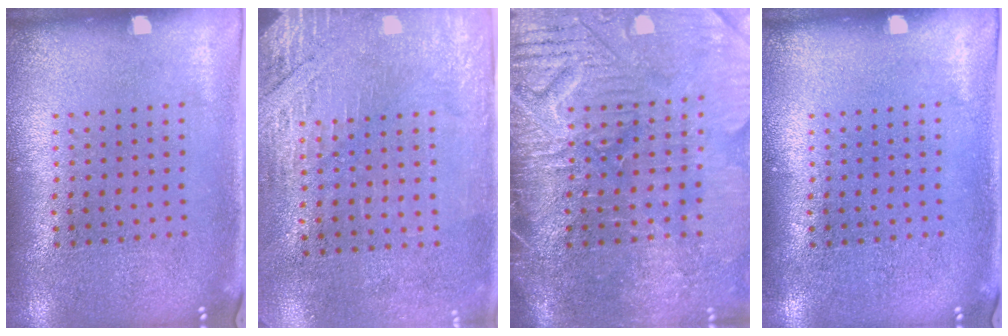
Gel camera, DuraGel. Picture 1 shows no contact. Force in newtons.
{"total": 2.7, "press": 2.3, "slide": 1.4}
{"total": 4.6, "press": 4.0, "slide": 2.2}
{"total": 0.0}